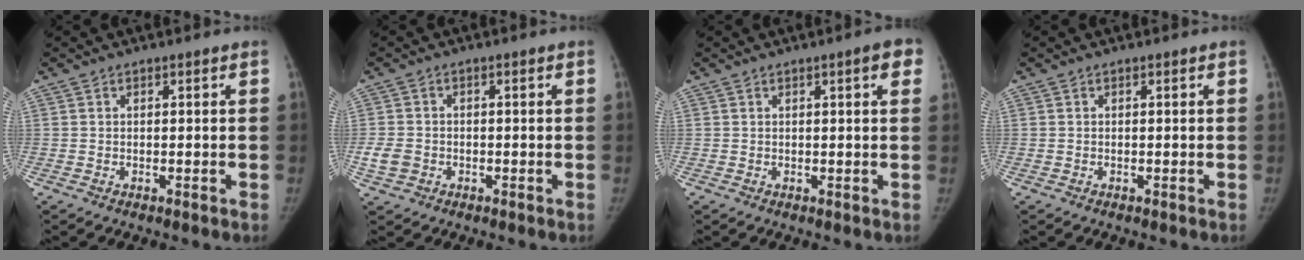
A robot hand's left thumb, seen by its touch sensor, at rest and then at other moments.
{"total": 3.7, "force": [-1.2, 3.1, 1.7], "torque": [-0.029, 0.007, -0.019]}
{"total": 3.7, "force": [1.6, 0.7, 3.3], "torque": [-0.031, 0.001, 0.016]}
{"total": 0.0}